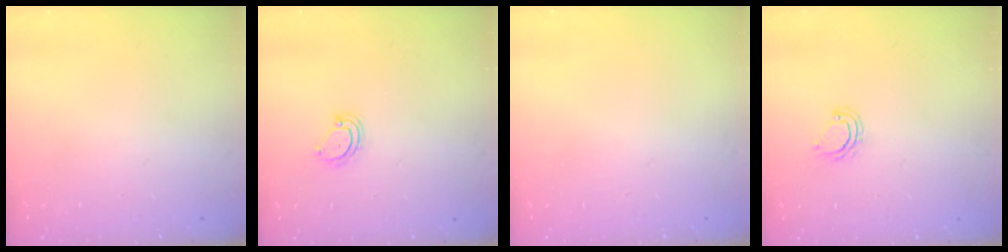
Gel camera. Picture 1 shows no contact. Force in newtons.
{"total": 5.3, "press": 5.3, "slide": 0.4}
{"total": 0.0}
{"total": 5.0, "press": 5.0, "slide": 0.2}